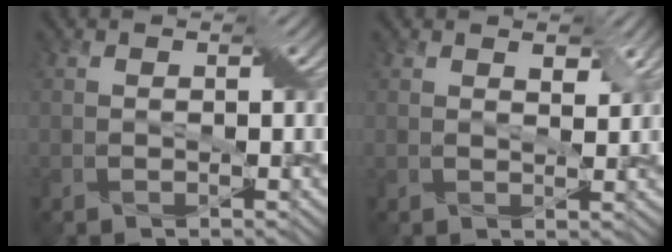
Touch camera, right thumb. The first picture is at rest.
{"total": 2.2, "force": [1.4, 0.9, 1.4], "torque": [-0.023, -0.003, 0.027]}